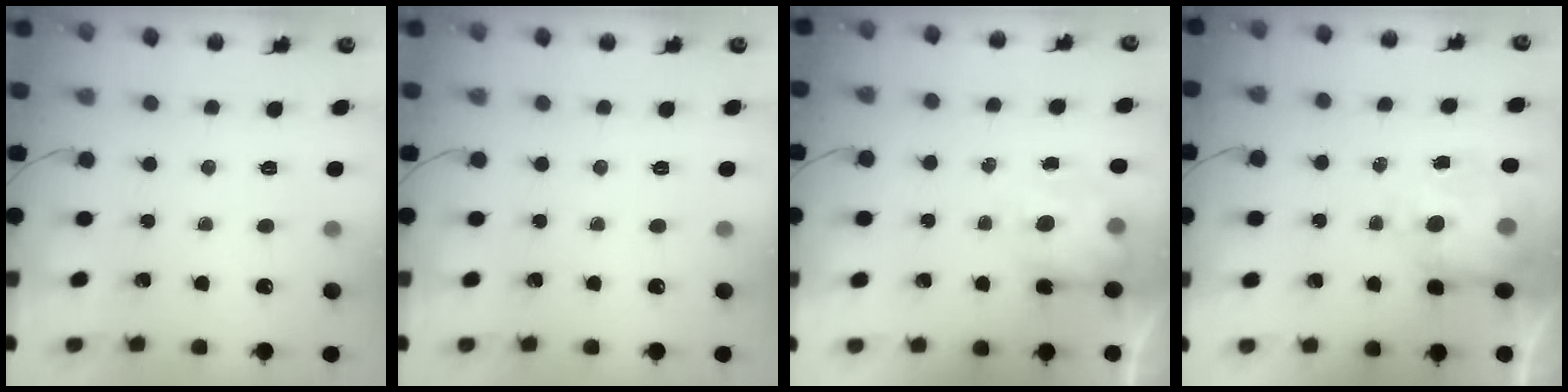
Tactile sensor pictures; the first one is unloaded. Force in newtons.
{"total": 0.0}
{"total": 5.2, "press": 5.0, "slide": 1.4}
{"total": 7.5, "press": 7.3, "slide": 1.8}